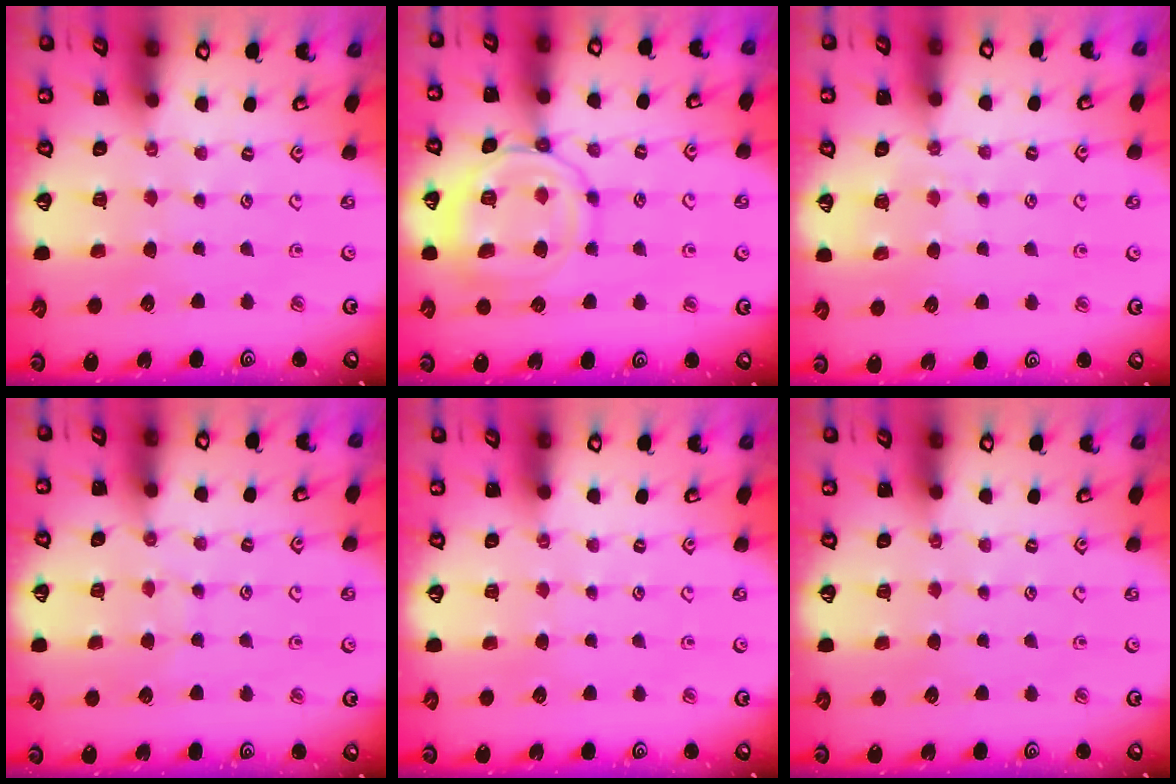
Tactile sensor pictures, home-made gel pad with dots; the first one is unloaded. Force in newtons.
{"total": 12.9, "press": 12.8, "slide": 1.3}
{"total": 5.0, "press": 4.9, "slide": 0.6}
{"total": 5.6, "press": 5.6, "slide": 0.6}
{"total": 0.0}
{"total": 0.0}